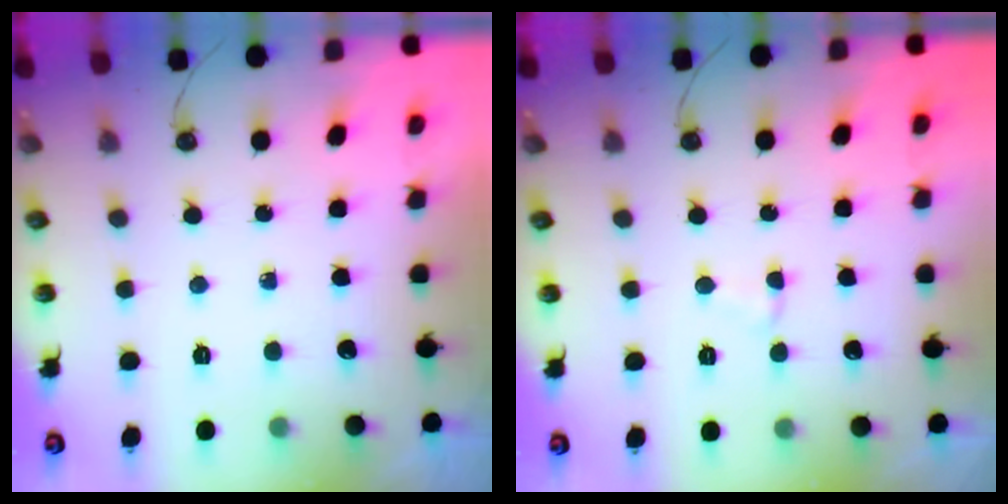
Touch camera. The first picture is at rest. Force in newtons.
{"total": 2.6, "press": 2.5, "slide": 0.5}